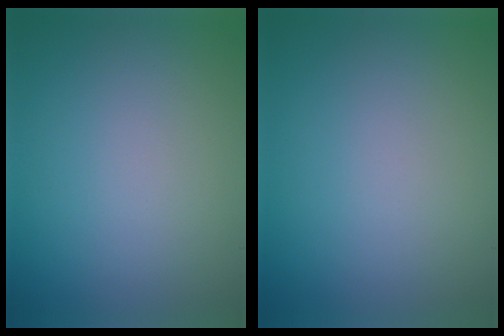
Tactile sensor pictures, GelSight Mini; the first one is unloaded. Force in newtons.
{"total": 0.0}